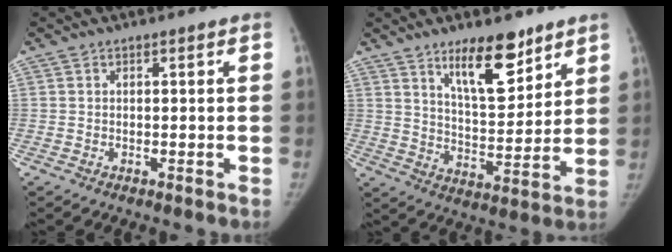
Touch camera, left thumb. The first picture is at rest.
{"total": 12.9, "force": [8.5, 4.9, 8.4], "torque": [-0.101, -0.062, 0.145]}